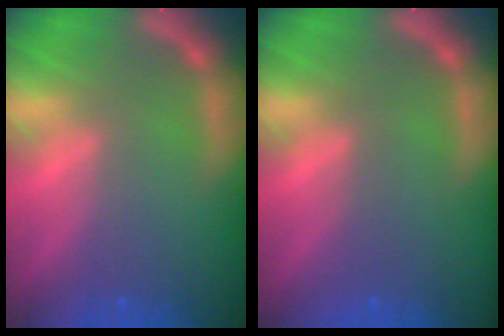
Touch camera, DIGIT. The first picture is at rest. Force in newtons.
{"total": 0.0}